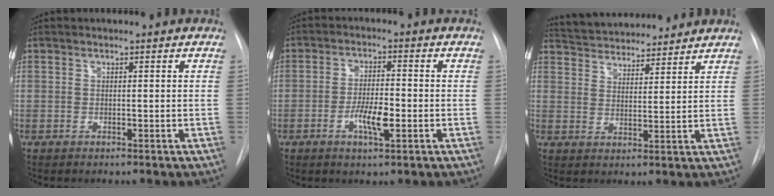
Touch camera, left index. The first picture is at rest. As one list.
[{"total": 5.4, "force": [-1.8, 1.3, 4.9], "torque": [-0.092, -0.001, -0.030]}, {"total": 13.9, "force": [13.1, 3.0, 3.8], "torque": [-0.059, 0.029, 0.199]}]